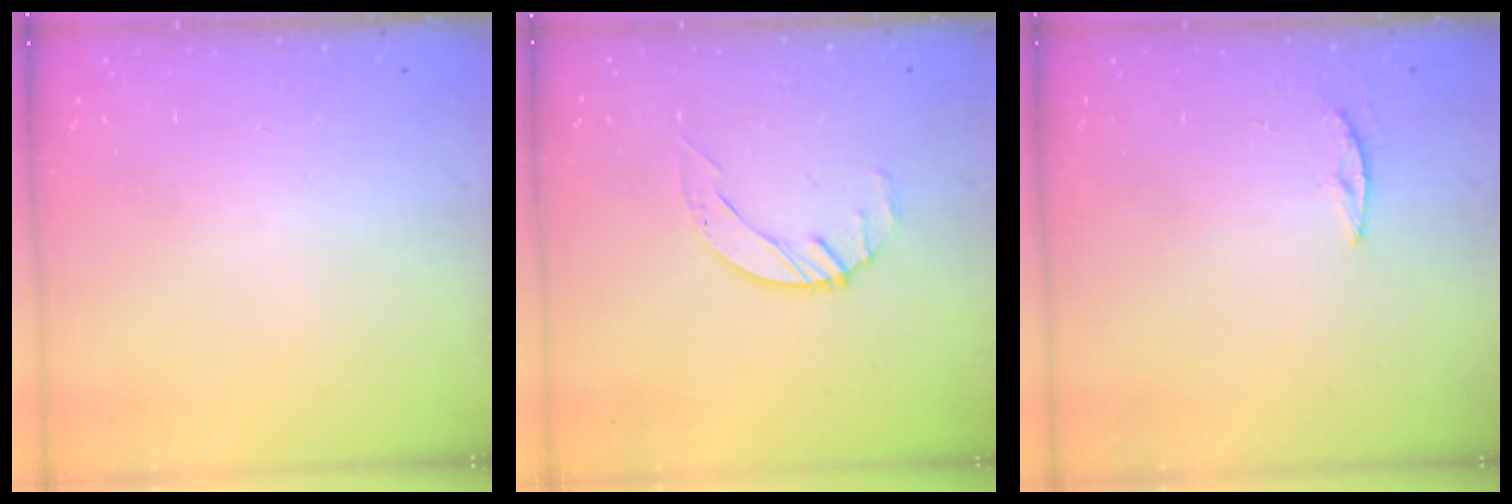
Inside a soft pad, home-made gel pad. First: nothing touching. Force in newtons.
{"total": 2.1, "press": 2.0, "slide": 0.3}
{"total": 3.5, "press": 3.5, "slide": 0.4}